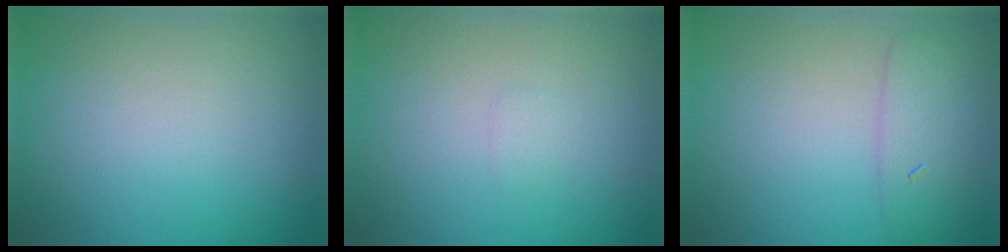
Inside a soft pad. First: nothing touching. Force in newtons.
{"total": 0.6, "press": 0.6, "slide": 0.0}
{"total": 2.7, "press": 2.7, "slide": 0.1}